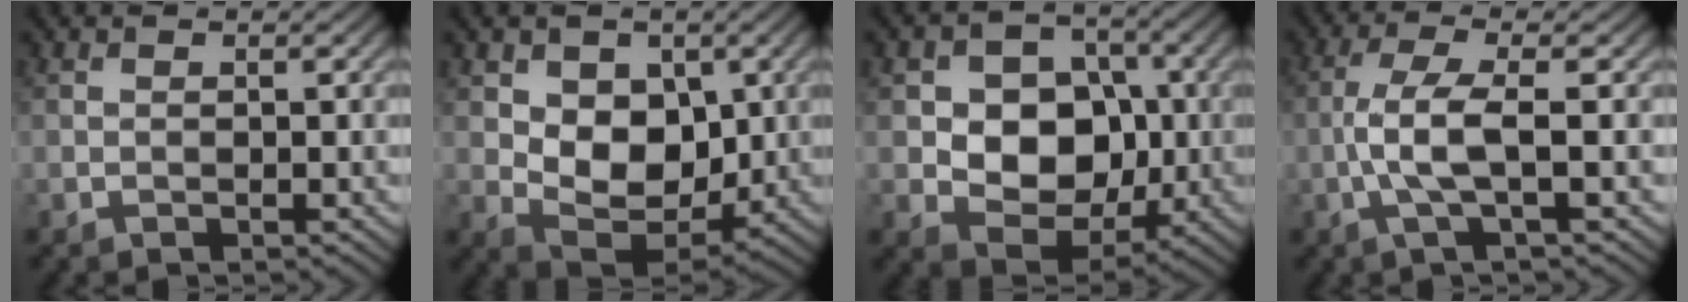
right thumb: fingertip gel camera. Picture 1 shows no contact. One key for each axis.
{"total": 8.1, "fx": 1.5, "fy": 5.8, "fz": 5.4, "tx": -0.113, "ty": -0.015, "tz": 0.021}
{"total": 10.0, "fx": -0.2, "fy": 7.9, "fz": 6.2, "tx": -0.114, "ty": -0.003, "tz": -0.014}
{"total": 5.3, "fx": -0.9, "fy": 1.1, "fz": 5.1, "tx": -0.109, "ty": 0.012, "tz": -0.026}